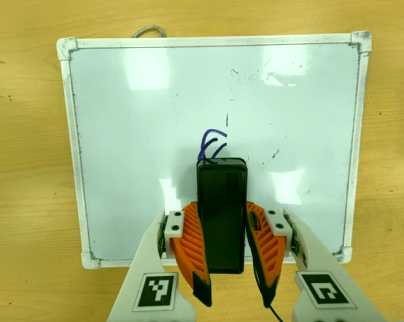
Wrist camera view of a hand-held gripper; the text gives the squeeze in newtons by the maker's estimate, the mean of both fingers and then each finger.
{"total": 8.7, "left": 6.4, "right": 11.1}